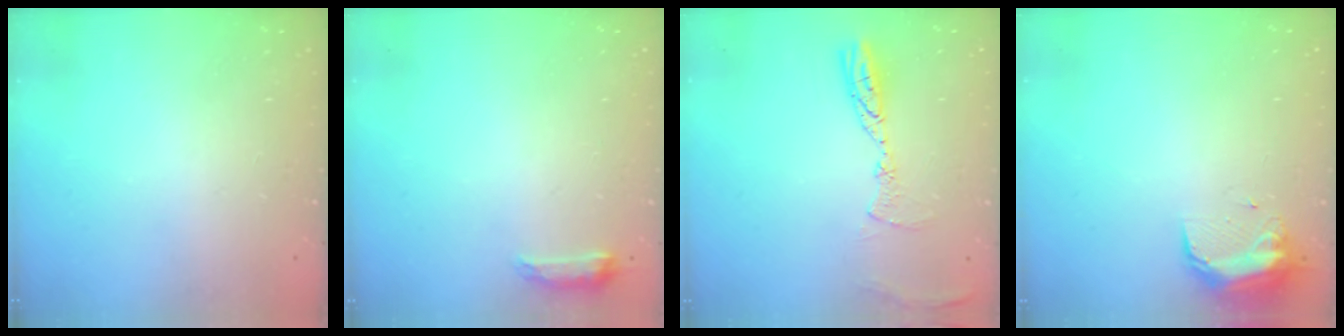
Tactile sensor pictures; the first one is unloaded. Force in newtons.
{"total": 6.5, "press": 6.4, "slide": 1.0}
{"total": 9.3, "press": 9.3, "slide": 0.9}
{"total": 9.7, "press": 9.7, "slide": 0.7}